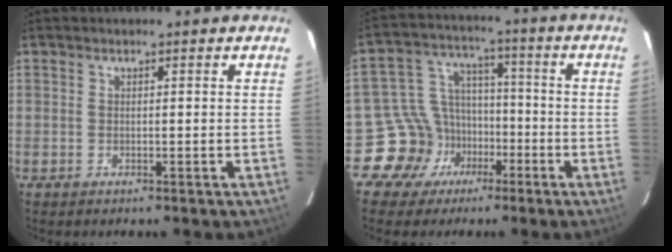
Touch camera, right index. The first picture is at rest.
{"total": 10.4, "force": [-5.5, 8.7, 1.1], "torque": [-0.034, 0.048, -0.085]}